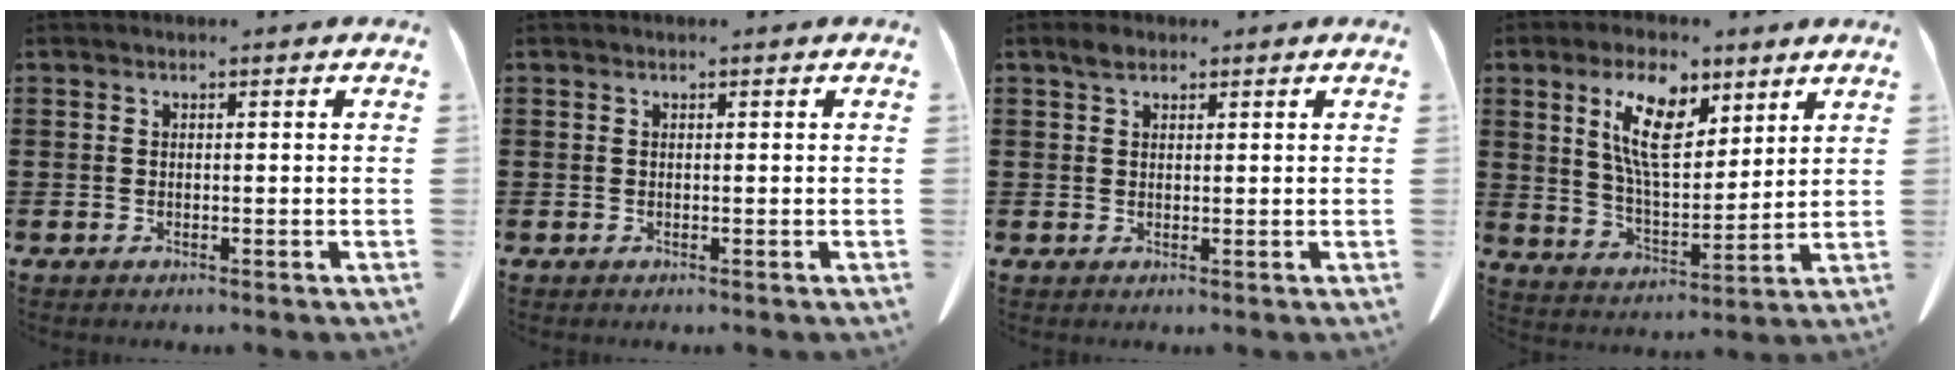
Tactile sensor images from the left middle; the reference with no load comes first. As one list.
[{"total": 0.0}, {"total": 2.0, "force": [1.3, 1.2, 1.0], "torque": [-0.024, 0.005, 0.024]}, {"total": 10.9, "force": [6.2, 4.5, 7.7], "torque": [-0.151, -0.010, 0.113]}]